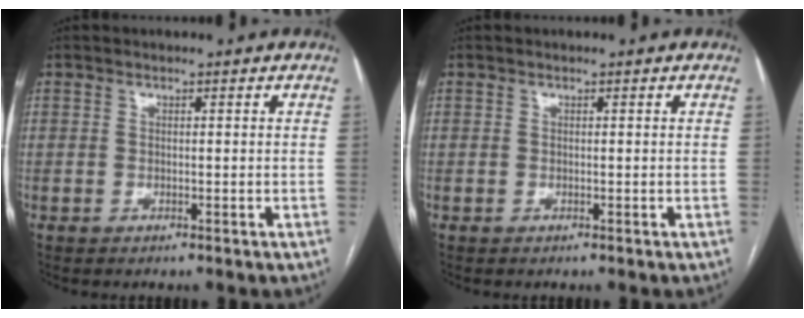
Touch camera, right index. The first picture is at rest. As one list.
[{"total": 0.0}]